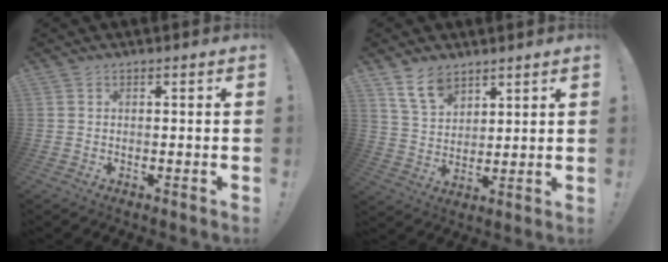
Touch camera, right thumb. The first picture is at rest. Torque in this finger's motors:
{"motor_torque": [0.12, 0.00, 0.33, 0.25, 0.00]}